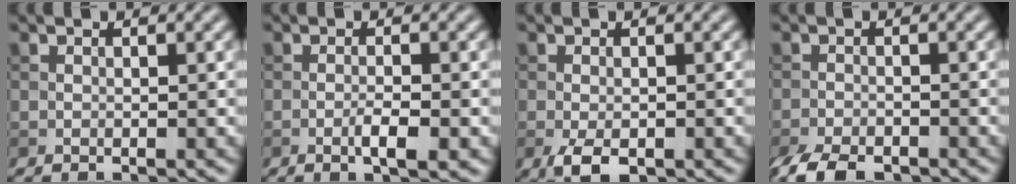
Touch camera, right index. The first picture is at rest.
{"total": 2.4, "force": [-0.9, 0.4, 2.2], "torque": [-0.037, 0.003, -0.017]}
{"total": 3.0, "force": [-1.4, 1.4, 2.3], "torque": [-0.046, -0.009, -0.023]}
{"total": 4.9, "force": [-3.8, 1.8, 2.4], "torque": [-0.037, -0.010, -0.075]}